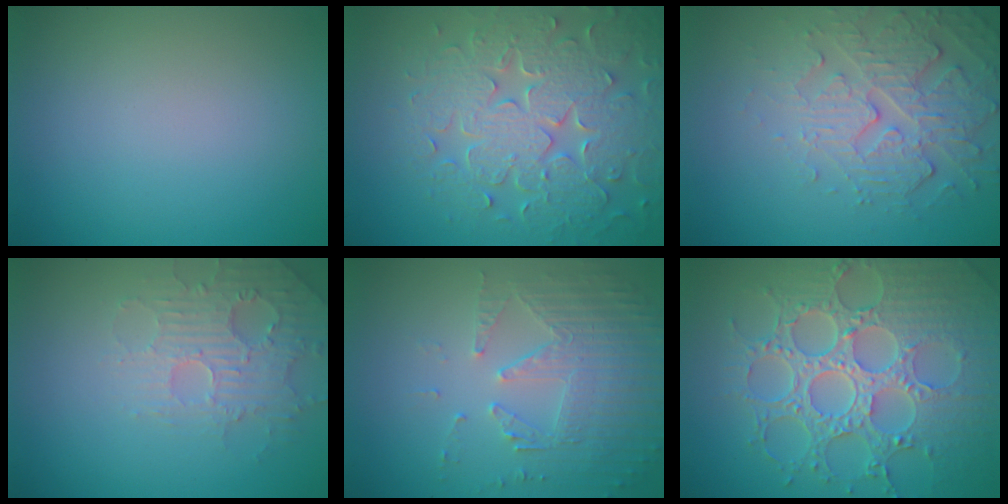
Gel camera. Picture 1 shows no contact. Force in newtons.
{"total": 8.1, "press": 6.2, "slide": 5.1}
{"total": 5.2, "press": 3.6, "slide": 3.7}
{"total": 3.7, "press": 3.6, "slide": 0.7}
{"total": 5.7, "press": 3.7, "slide": 4.3}
{"total": 8.7, "press": 6.4, "slide": 5.9}